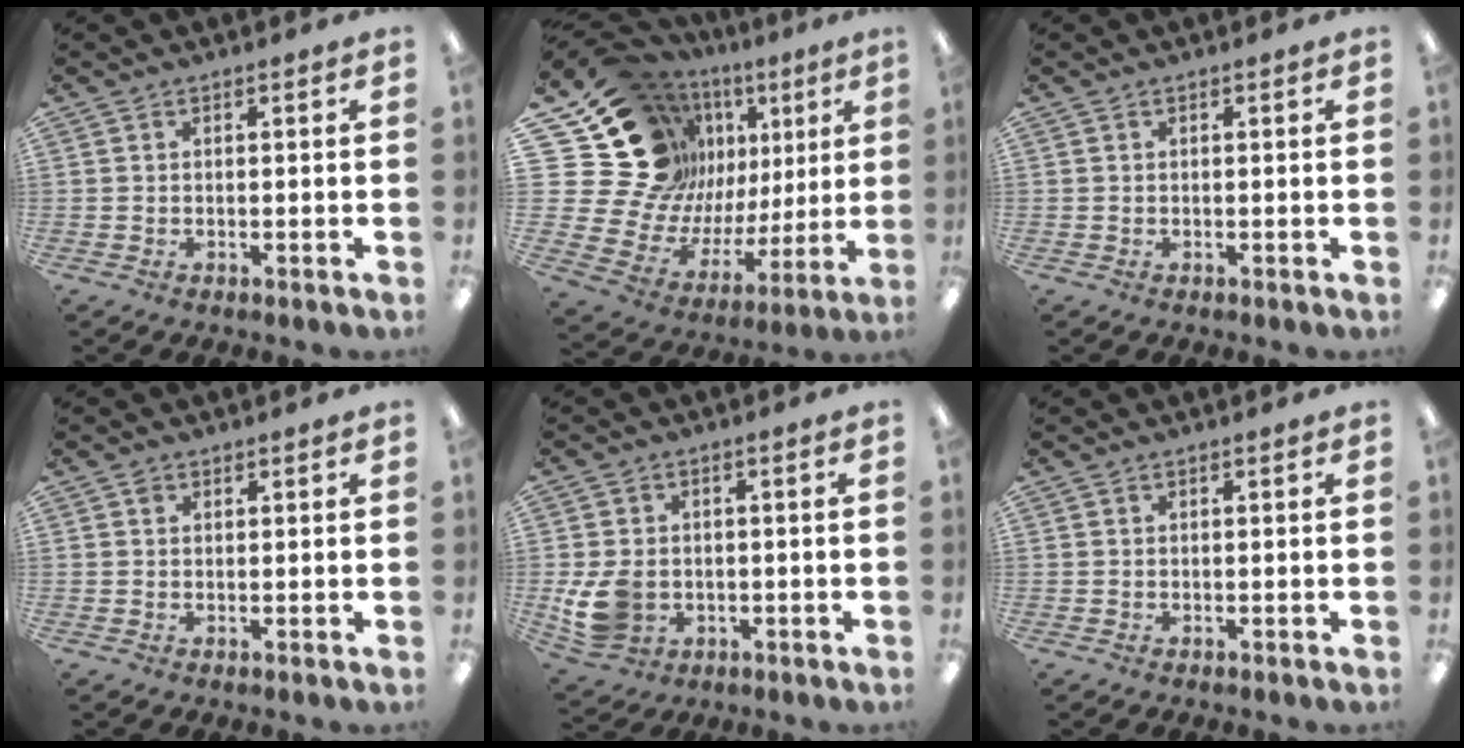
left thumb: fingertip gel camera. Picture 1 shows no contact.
{"total": 25.8, "force": [11.5, 19.6, 12.1], "torque": [-0.257, -0.098, 0.255]}
{"total": 0.0}
{"total": 1.0, "force": [0.6, 0.7, 0.3], "torque": [-0.006, 0.003, 0.011]}
{"total": 8.9, "force": [-1.1, 7.2, 5.1], "torque": [-0.119, 0.007, -0.017]}
{"total": 0.0}